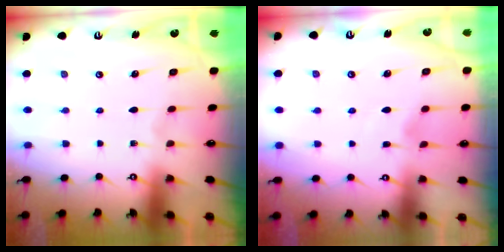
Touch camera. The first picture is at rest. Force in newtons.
{"total": 2.2, "press": 2.2, "slide": 0.5}